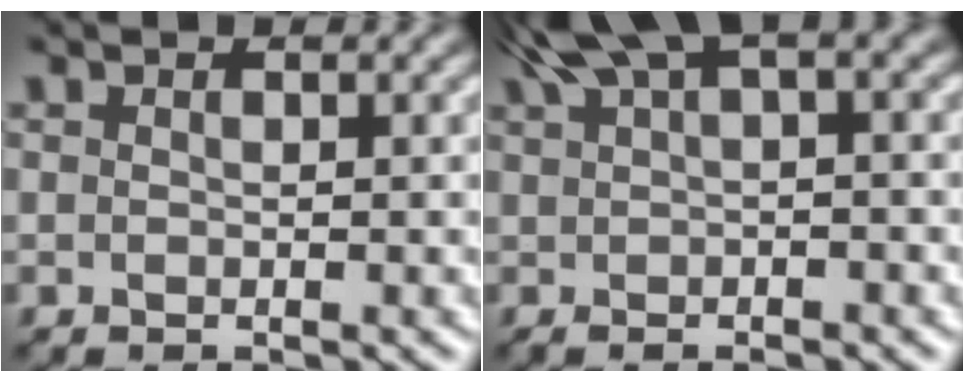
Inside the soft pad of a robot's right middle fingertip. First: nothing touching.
{"total": 5.9, "force": [2.1, 1.6, 5.3], "torque": [-0.093, 0.014, 0.035]}